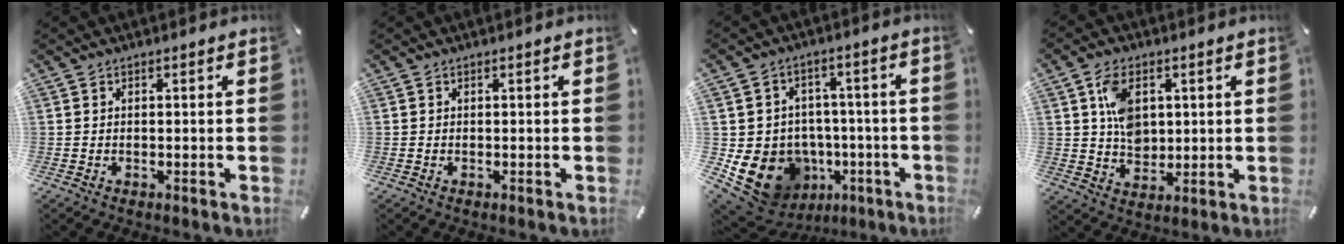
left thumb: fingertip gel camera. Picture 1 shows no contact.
{"total": 0.0}
{"total": 14.5, "force": [-4.2, 12.4, 6.1], "torque": [-0.113, 0.005, -0.053]}
{"total": 7.9, "force": [2.1, 5.7, 5.0], "torque": [-0.092, 0.001, 0.037]}